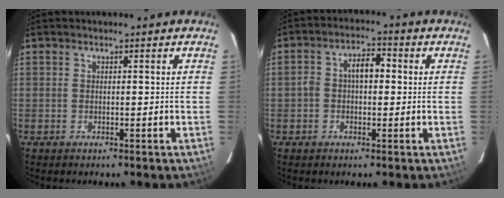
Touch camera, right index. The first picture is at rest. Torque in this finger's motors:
{"motor_torque": [0.12, -0.07, 0.34, 0.09]}